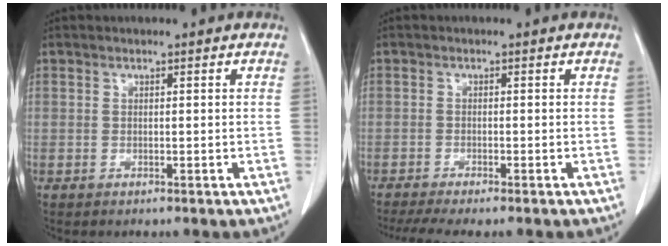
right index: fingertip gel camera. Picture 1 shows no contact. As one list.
[{"total": 6.5, "force": [-5.4, 0.4, 3.6], "torque": [-0.048, -0.012, -0.085]}]